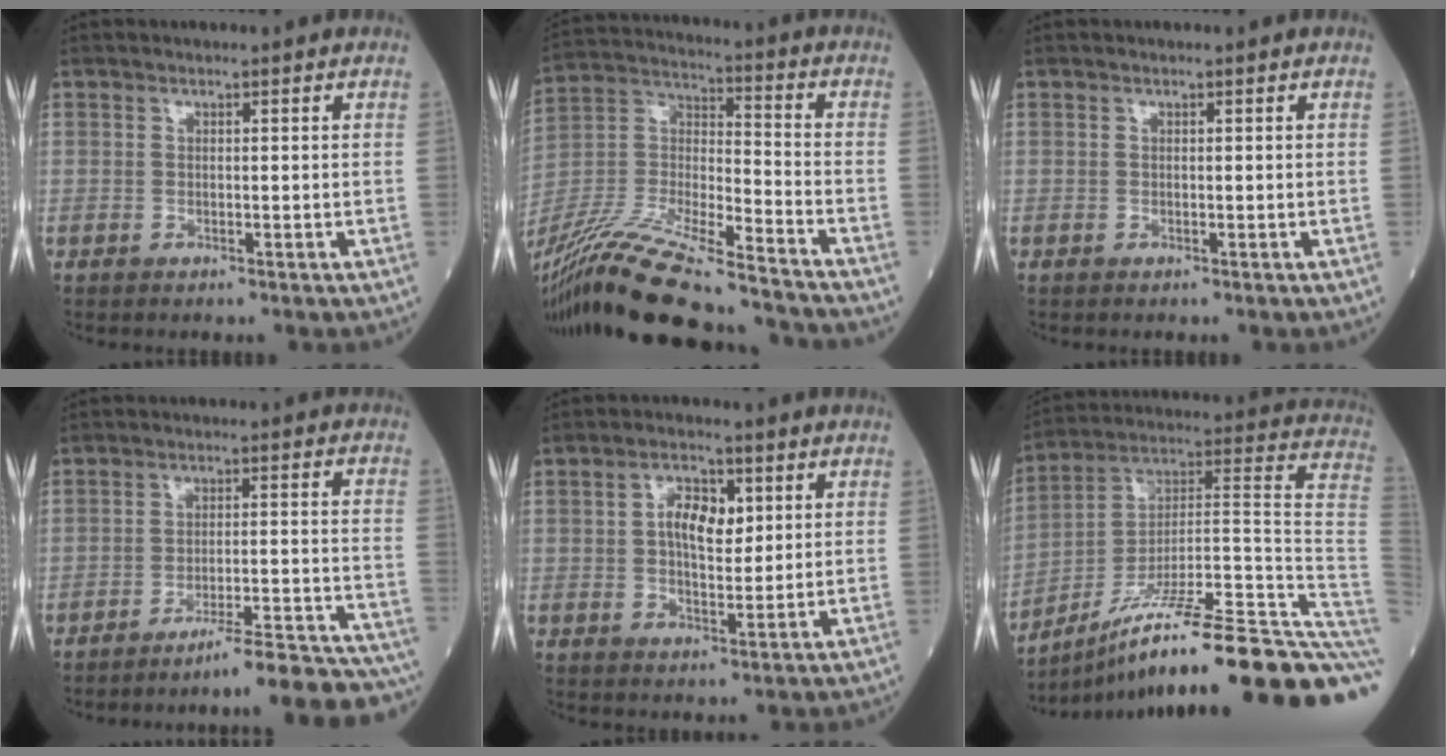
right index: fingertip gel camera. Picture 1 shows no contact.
{"total": 25.5, "force": [-21.3, 2.5, 13.8], "torque": [-0.279, -0.039, -0.375]}
{"total": 0.0}
{"total": 15.8, "force": [-15.0, -0.5, 5.0], "torque": [-0.031, 0.016, -0.198]}
{"total": 6.2, "force": [1.6, 3.1, 5.2], "torque": [-0.093, 0.011, 0.028]}
{"total": 31.1, "force": [-22.6, -0.7, 21.3], "torque": [-0.175, 0.017, -0.342]}